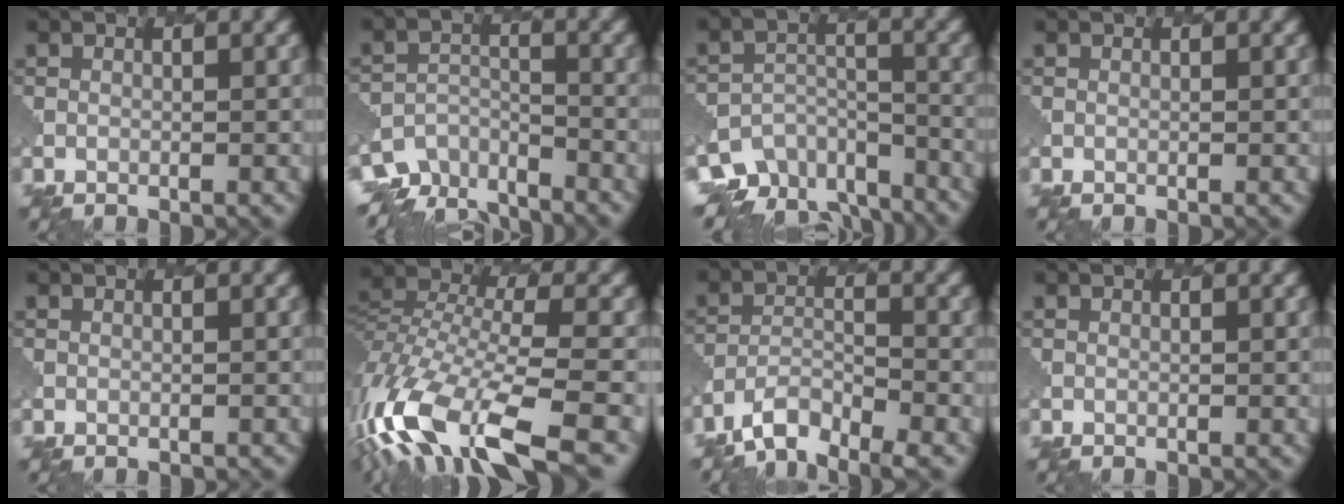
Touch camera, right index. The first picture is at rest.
{"total": 5.5, "force": [-5.1, 1.8, 0.9], "torque": [-0.016, -0.017, -0.093]}
{"total": 8.6, "force": [-7.2, 4.4, 1.8], "torque": [-0.020, -0.007, -0.092]}
{"total": 0.0}
{"total": 0.5, "force": [-0.5, 0.1, 0.0], "torque": [0.003, -0.002, -0.004]}
{"total": 13.1, "force": [-7.6, 4.9, 9.5], "torque": [-0.212, 0.001, -0.130]}
{"total": 4.9, "force": [-4.2, 1.5, 2.1], "torque": [-0.036, -0.007, -0.079]}
{"total": 0.0}